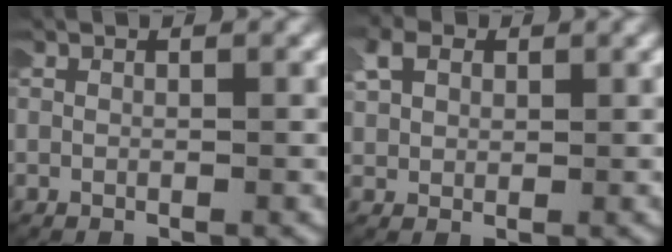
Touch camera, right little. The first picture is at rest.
{"total": 2.1, "force": [0.9, 1.6, 0.9], "torque": [-0.033, 0.000, 0.016]}